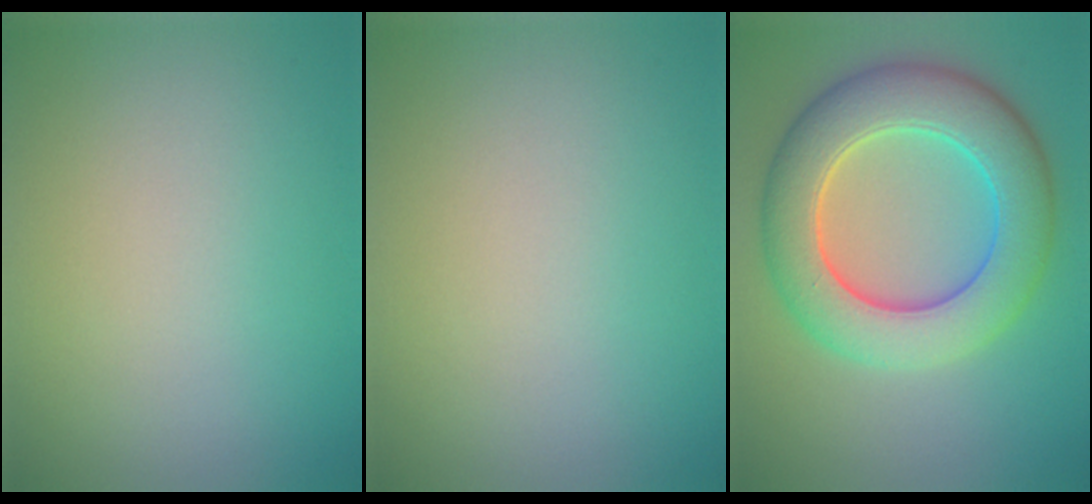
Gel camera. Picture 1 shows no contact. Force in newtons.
{"total": 0.0}
{"total": 9.3, "press": 9.3, "slide": 0.6}